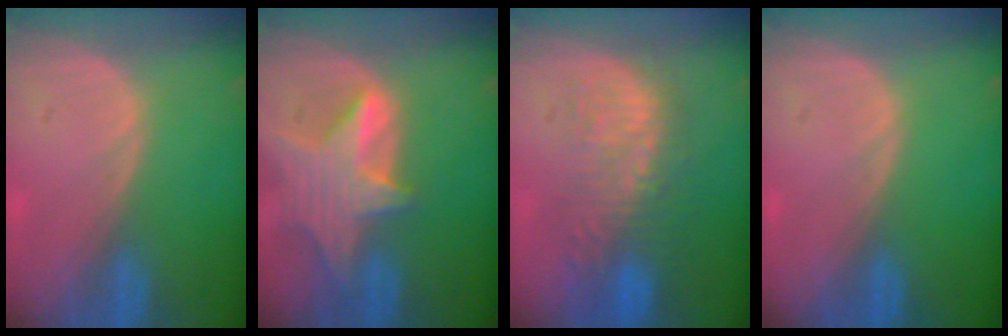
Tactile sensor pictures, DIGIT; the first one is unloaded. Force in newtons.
{"total": 8.4, "press": 7.6, "slide": 3.6}
{"total": 10.2, "press": 9.1, "slide": 4.7}
{"total": 0.0}